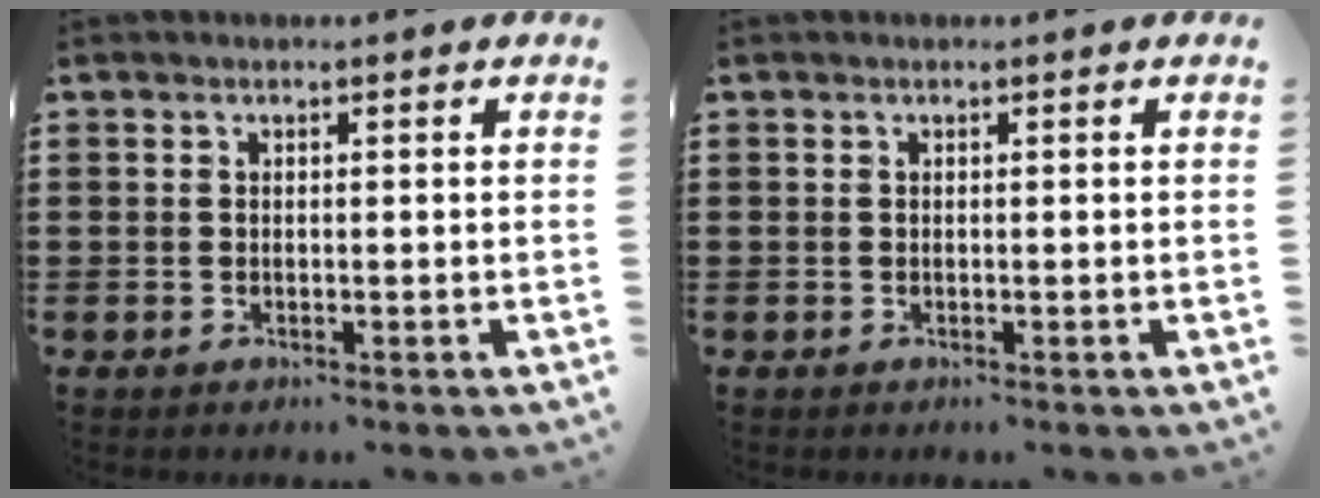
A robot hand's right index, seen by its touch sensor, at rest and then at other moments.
{"total": 0.0}